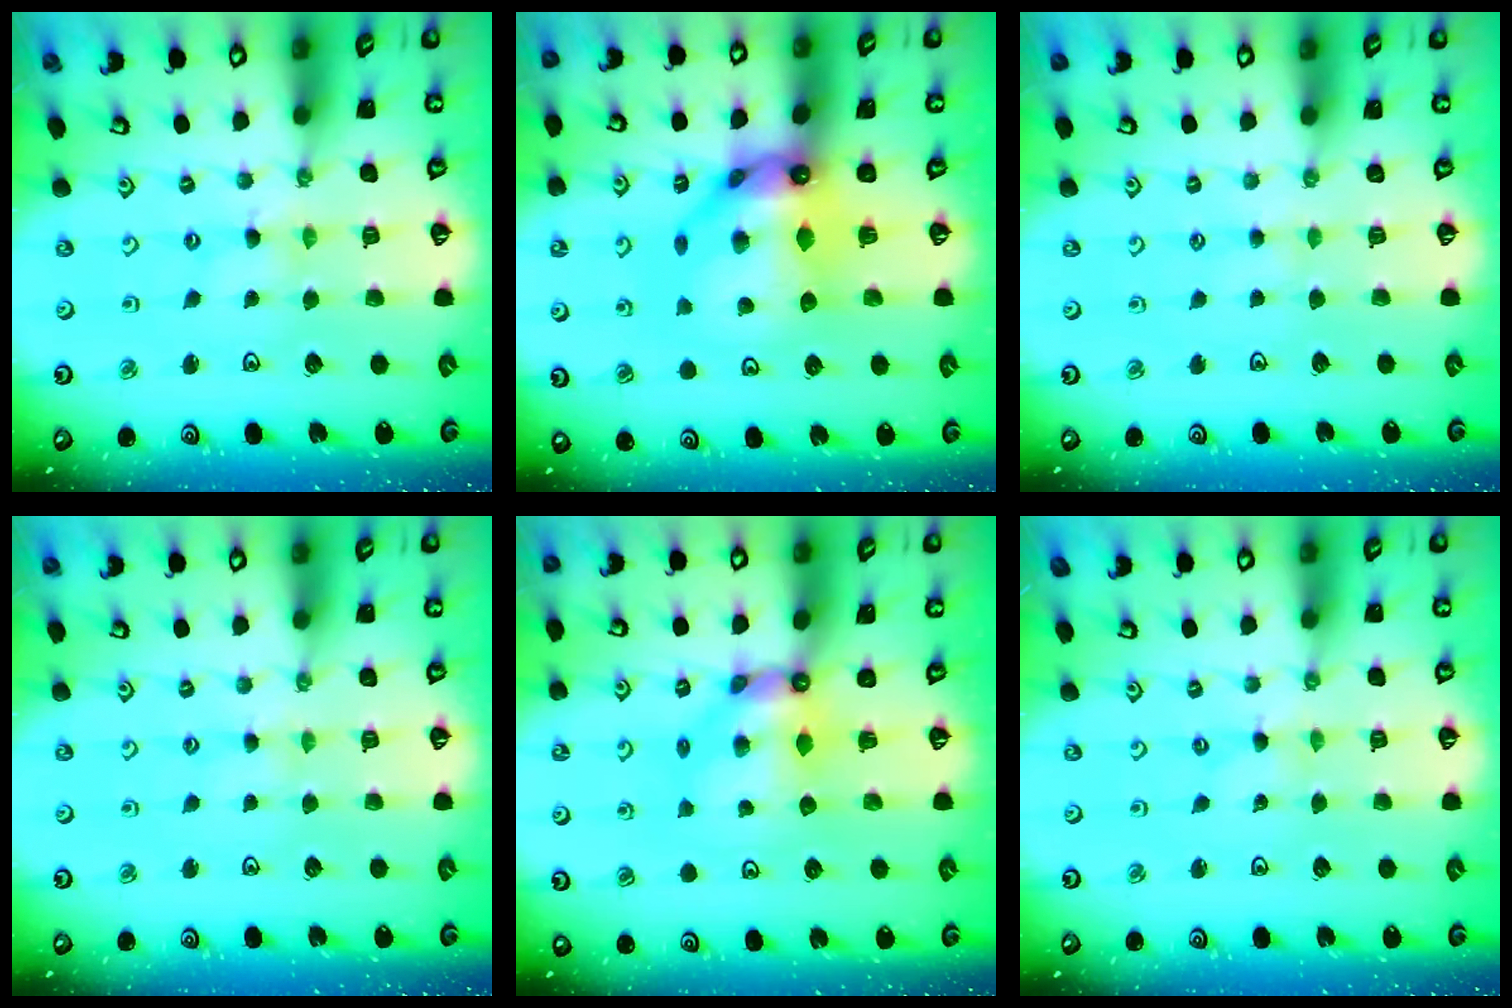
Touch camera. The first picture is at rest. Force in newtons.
{"total": 14.1, "press": 14.0, "slide": 1.6}
{"total": 1.5, "press": 1.5, "slide": 0.3}
{"total": 1.8, "press": 1.8, "slide": 0.4}
{"total": 7.1, "press": 7.1, "slide": 0.5}
{"total": 0.0}